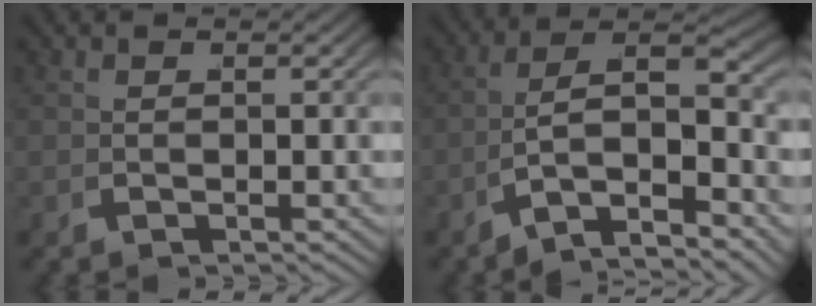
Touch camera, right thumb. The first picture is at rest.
{"total": 10.2, "force": [-1.7, 6.4, 7.8], "torque": [-0.160, -0.039, -0.016]}